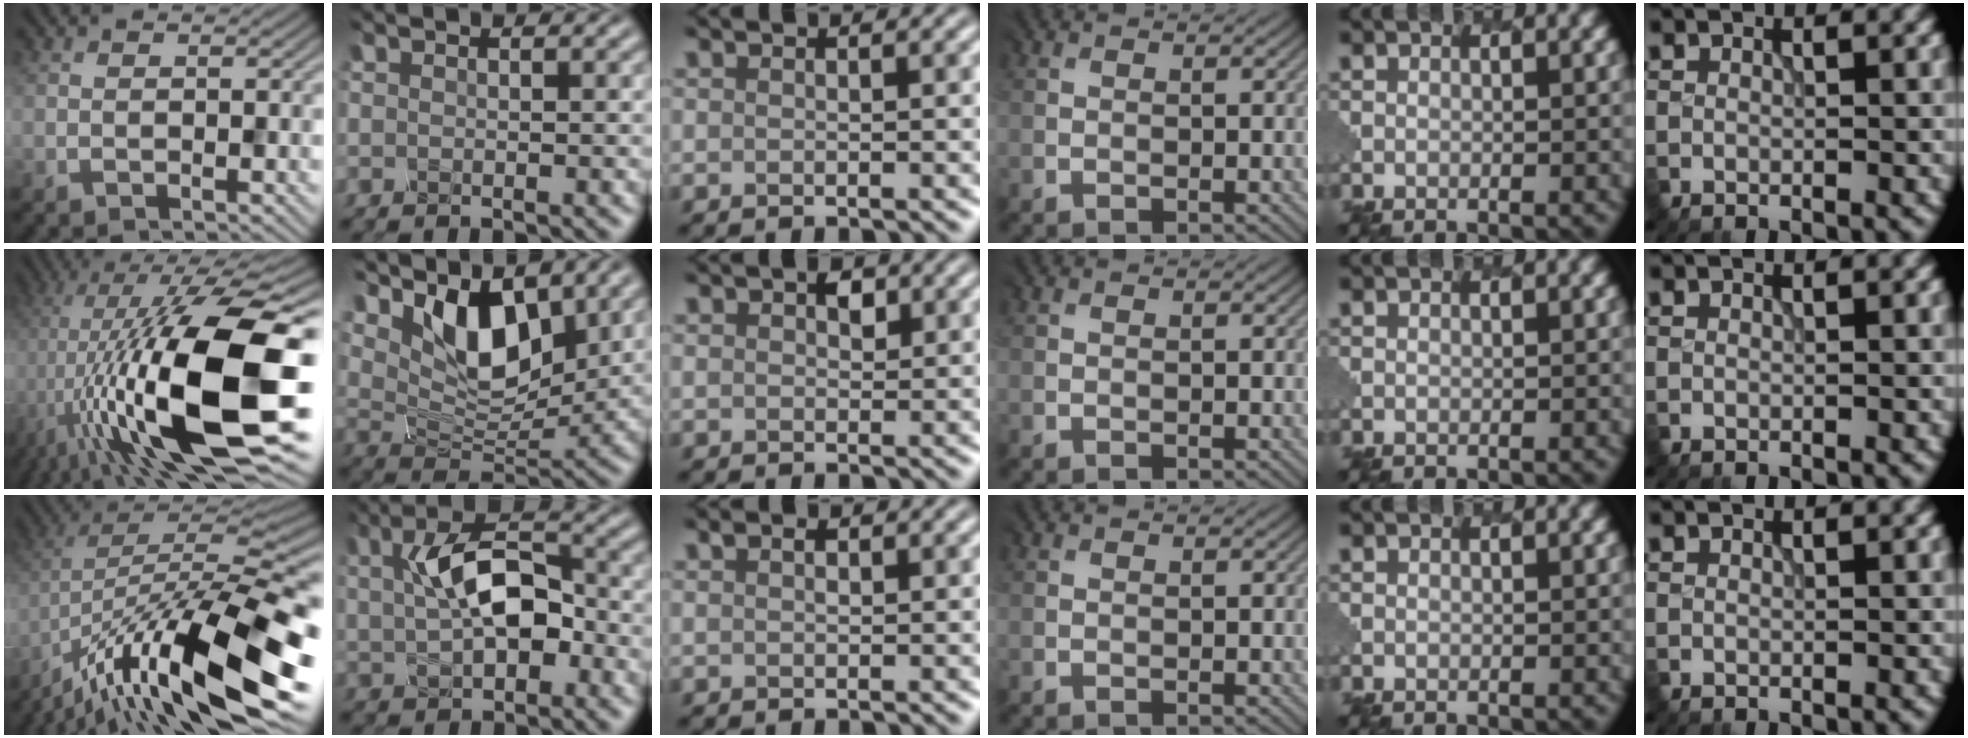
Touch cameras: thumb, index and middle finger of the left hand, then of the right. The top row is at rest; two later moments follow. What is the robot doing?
{"motion": "disassemble", "object": "battery cover"}